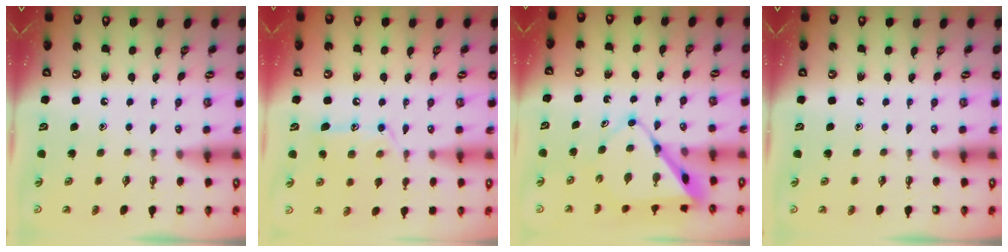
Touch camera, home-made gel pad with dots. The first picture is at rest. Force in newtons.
{"total": 13.5, "press": 13.4, "slide": 0.9}
{"total": 10.1, "press": 10.1, "slide": 0.8}
{"total": 0.0}